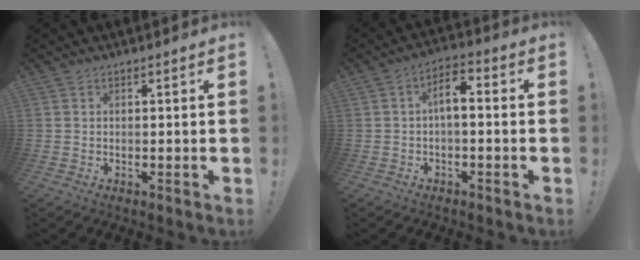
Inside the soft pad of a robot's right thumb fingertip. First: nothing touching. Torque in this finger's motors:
{"motor_torque": [-0.03, 0.19, 0.01, 0.05, 0.13]}